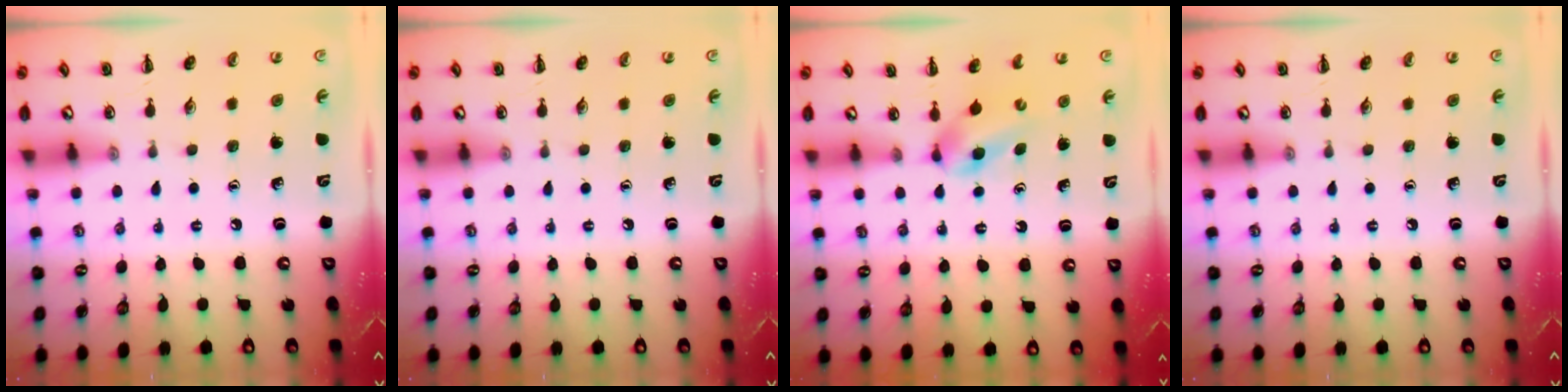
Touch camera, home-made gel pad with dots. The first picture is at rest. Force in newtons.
{"total": 0.0}
{"total": 2.8, "press": 2.5, "slide": 1.3}
{"total": 0.0}